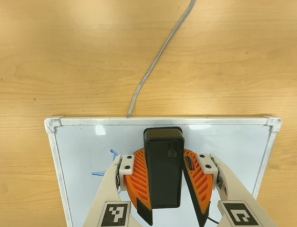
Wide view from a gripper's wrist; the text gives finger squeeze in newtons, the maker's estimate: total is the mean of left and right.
{"total": 11.6, "left": 13.1, "right": 10.2}